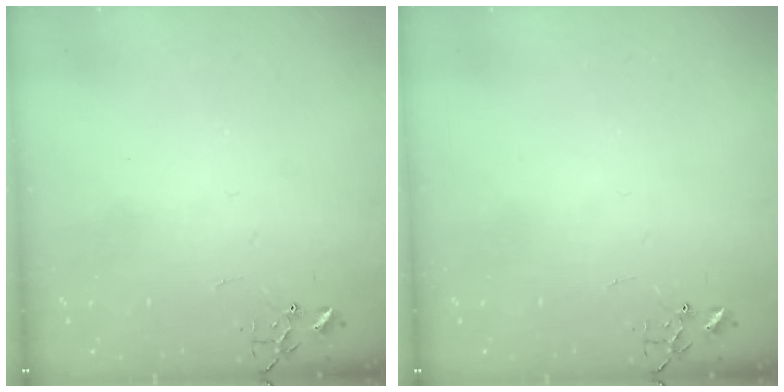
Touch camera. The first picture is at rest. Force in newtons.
{"total": 0.0}